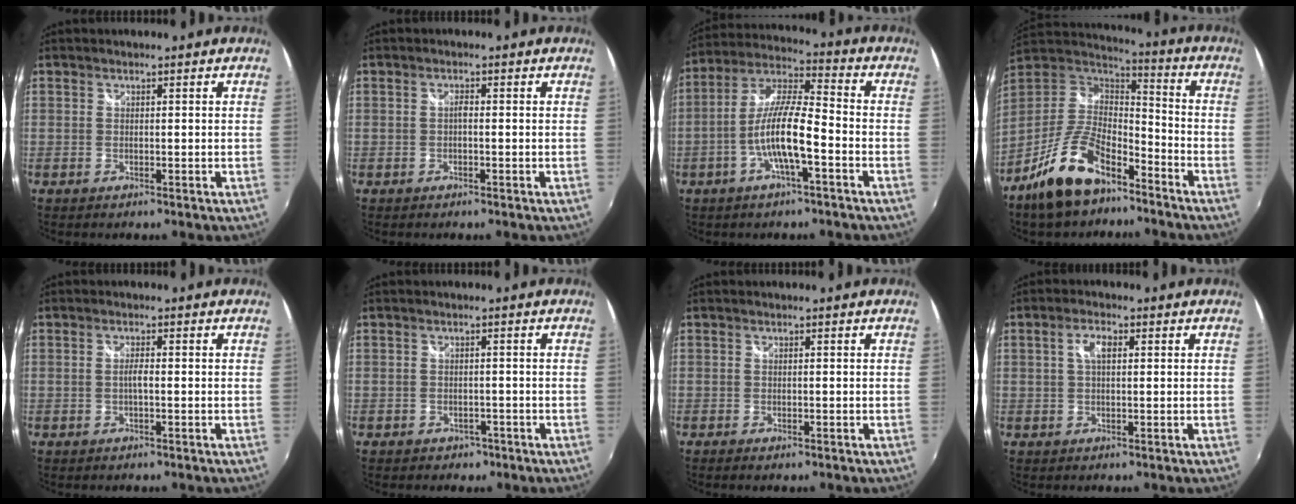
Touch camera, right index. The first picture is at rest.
{"total": 0.9, "force": [-0.3, 0.3, 0.8], "torque": [-0.015, 0.004, -0.006]}
{"total": 11.1, "force": [-4.0, 1.9, 10.2], "torque": [-0.209, 0.004, -0.077]}
{"total": 17.1, "force": [-10.9, 7.5, 10.8], "torque": [-0.234, -0.007, -0.199]}
{"total": 1.6, "force": [-0.3, 0.2, 1.5], "torque": [-0.030, 0.001, -0.008]}
{"total": 3.2, "force": [-1.8, 2.5, 0.8], "torque": [-0.021, -0.002, -0.023]}
{"total": 0.9, "force": [-0.6, 0.4, 0.5], "torque": [-0.011, -0.005, -0.011]}
{"total": 3.4, "force": [0.7, 1.4, 3.0], "torque": [-0.056, 0.008, 0.013]}